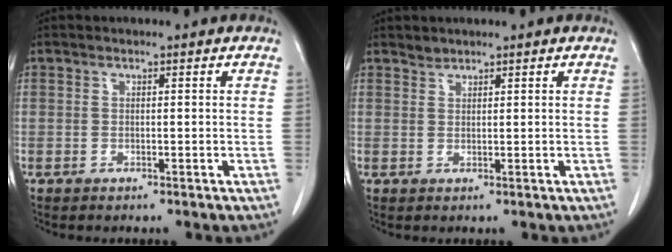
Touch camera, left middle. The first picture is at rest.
{"total": 1.0, "force": [1.0, 0.1, -0.1], "torque": [0.000, -0.003, 0.019]}